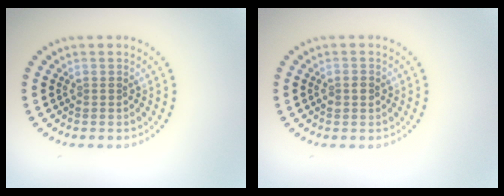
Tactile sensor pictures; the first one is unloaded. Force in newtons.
{"total": 1.5, "press": 1.5, "slide": 0.2}